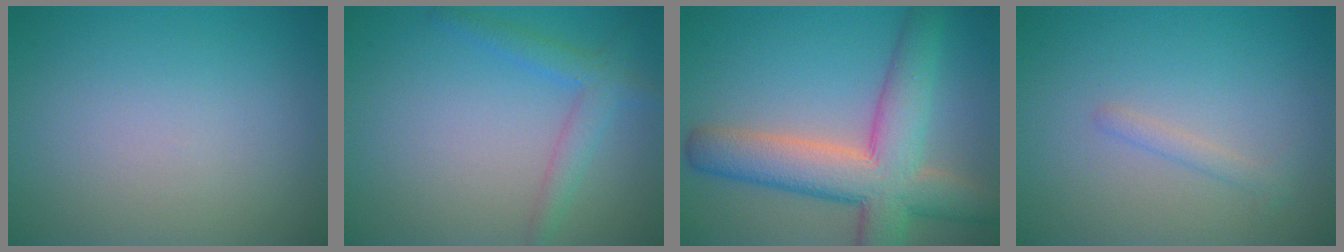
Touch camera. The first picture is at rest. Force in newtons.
{"total": 2.7, "press": 2.7, "slide": 0.1}
{"total": 9.1, "press": 9.0, "slide": 0.7}
{"total": 1.1, "press": 1.1, "slide": 0.0}